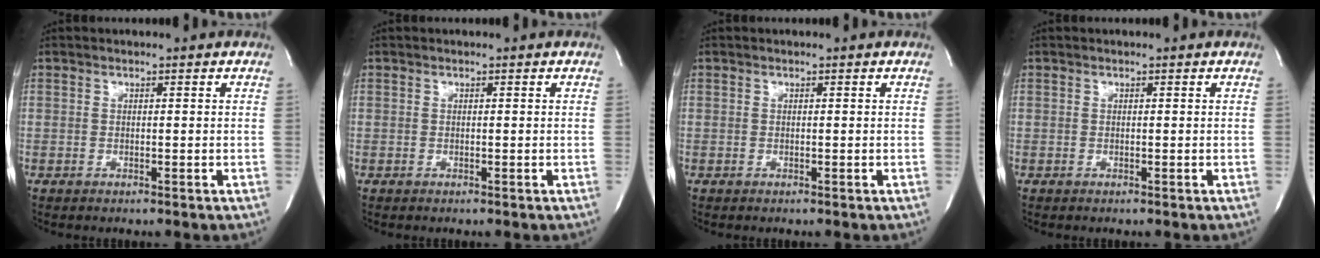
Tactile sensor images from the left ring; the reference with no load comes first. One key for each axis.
{"total": 0.0}
{"total": 0.0}
{"total": 0.0}